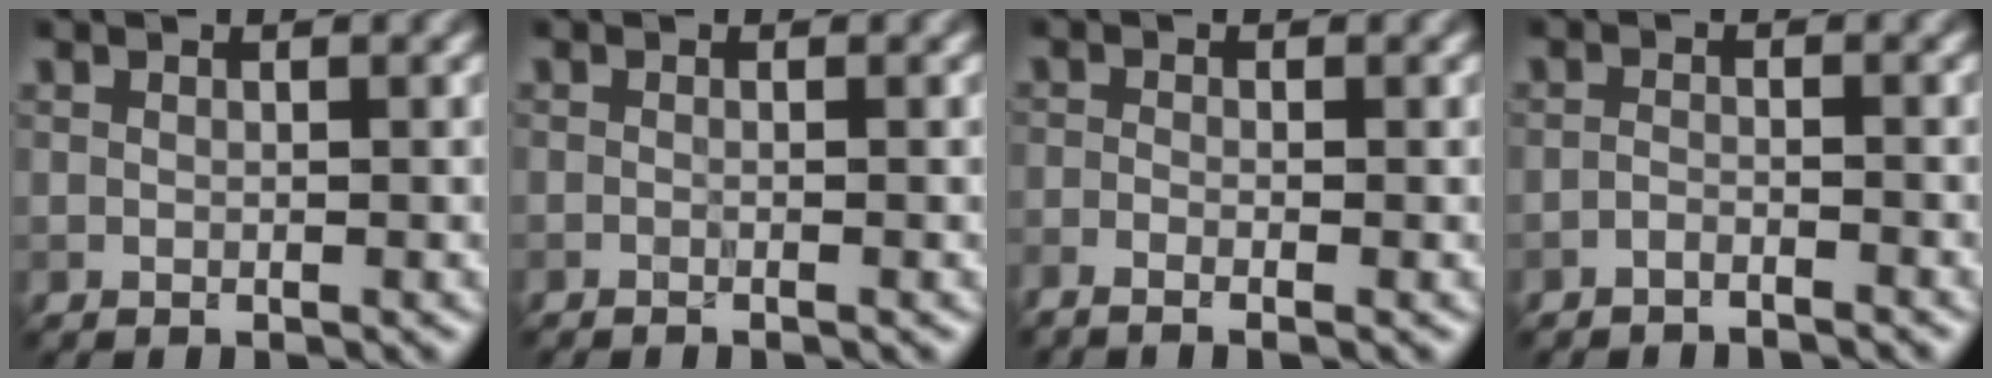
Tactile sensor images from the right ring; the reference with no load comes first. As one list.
[{"total": 0.9, "force": [-0.3, 0.3, 0.7], "torque": [-0.003, -0.007, -0.013]}, {"total": 2.2, "force": [-1.4, 0.5, 1.6], "torque": [-0.038, -0.008, -0.028]}, {"total": 1.3, "force": [-1.3, 0.1, 0.3], "torque": [-0.005, 0.001, -0.028]}]